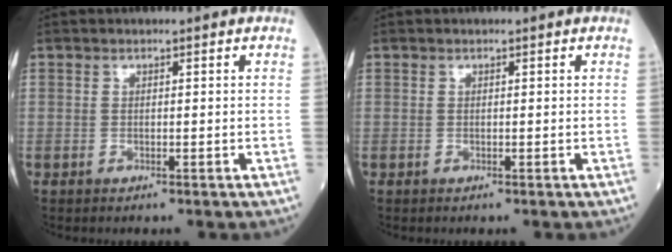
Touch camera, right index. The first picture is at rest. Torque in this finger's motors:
{"motor_torque": [0.00, 0.00, 0.00, 0.00]}